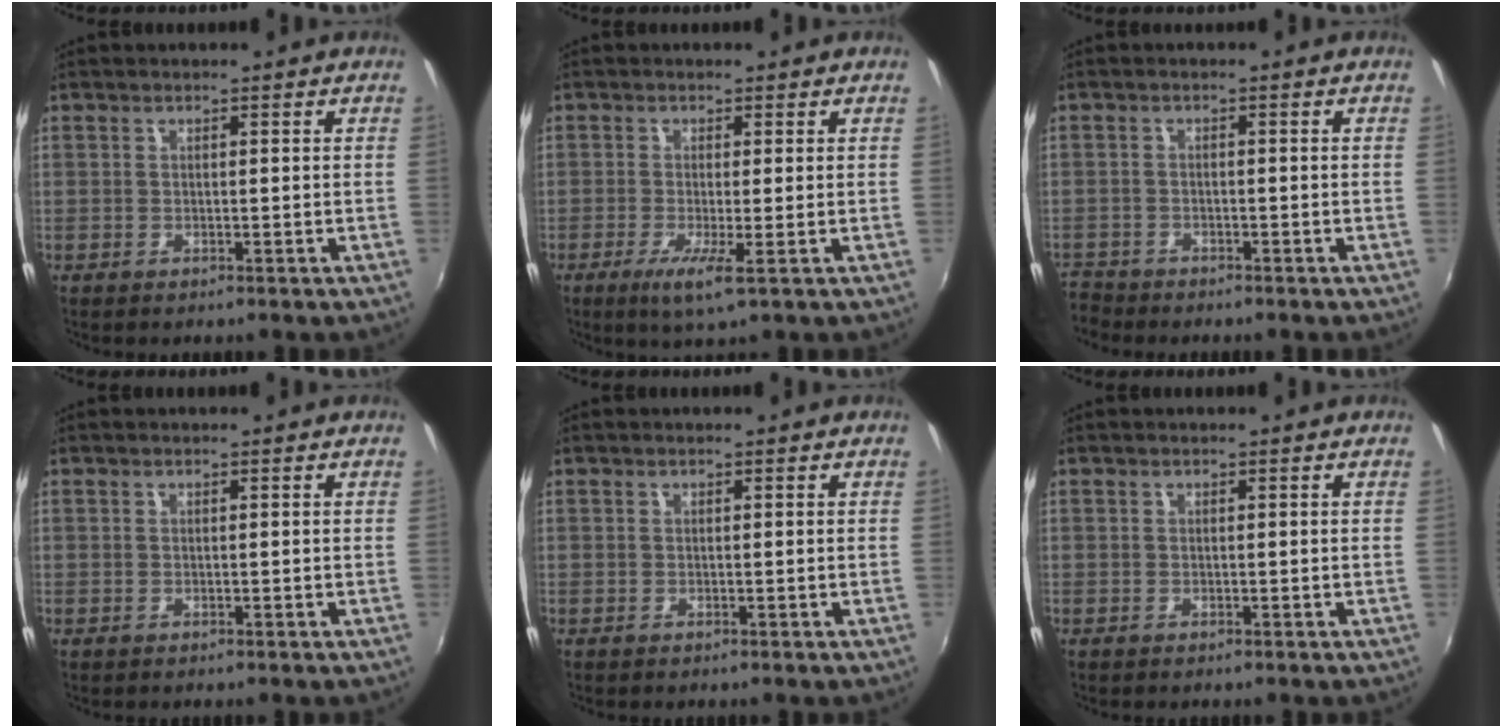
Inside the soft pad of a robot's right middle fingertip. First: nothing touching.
{"total": 4.5, "force": [-1.7, -0.1, 4.1], "torque": [-0.091, -0.017, -0.035]}
{"total": 4.8, "force": [-4.4, 1.8, 0.4], "torque": [-0.033, -0.010, -0.086]}
{"total": 0.0}
{"total": 0.0}
{"total": 0.0}